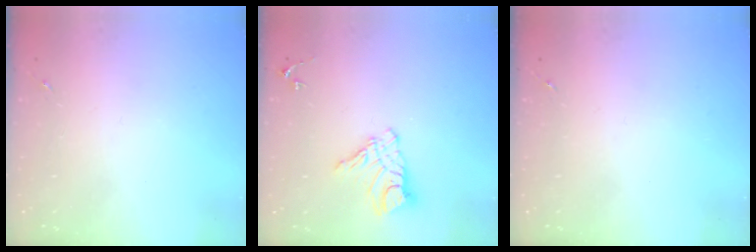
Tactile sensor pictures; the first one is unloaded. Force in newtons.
{"total": 11.3, "press": 11.2, "slide": 0.9}
{"total": 0.0}